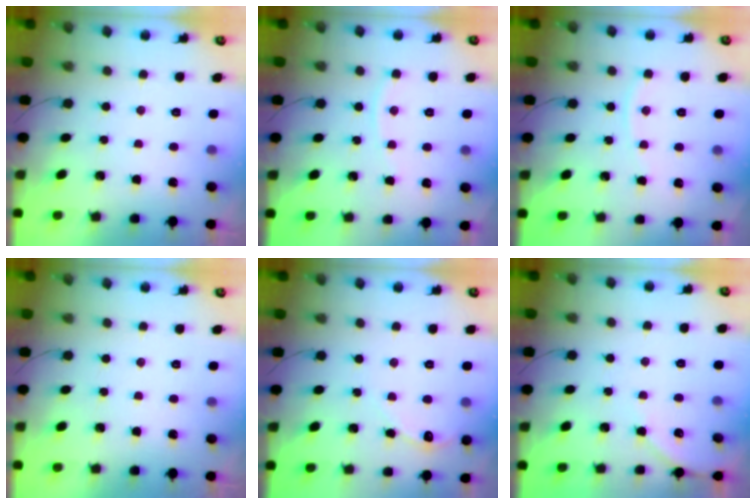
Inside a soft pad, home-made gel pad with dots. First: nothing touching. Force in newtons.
{"total": 4.3, "press": 4.3, "slide": 0.5}
{"total": 4.3, "press": 4.3, "slide": 0.5}
{"total": 0.0}
{"total": 4.8, "press": 4.8, "slide": 0.5}
{"total": 4.7, "press": 4.7, "slide": 0.7}